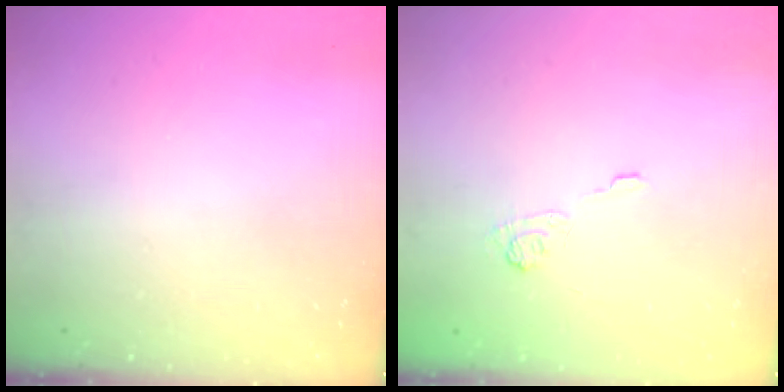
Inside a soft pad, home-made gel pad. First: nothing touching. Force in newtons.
{"total": 2.5, "press": 2.1, "slide": 1.4}